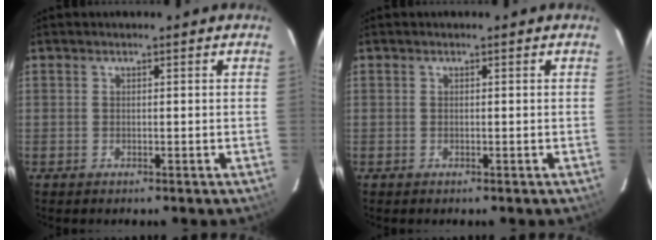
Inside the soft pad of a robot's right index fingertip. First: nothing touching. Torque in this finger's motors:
{"motor_torque": [-0.08, 0.07, 0.00, 0.00]}